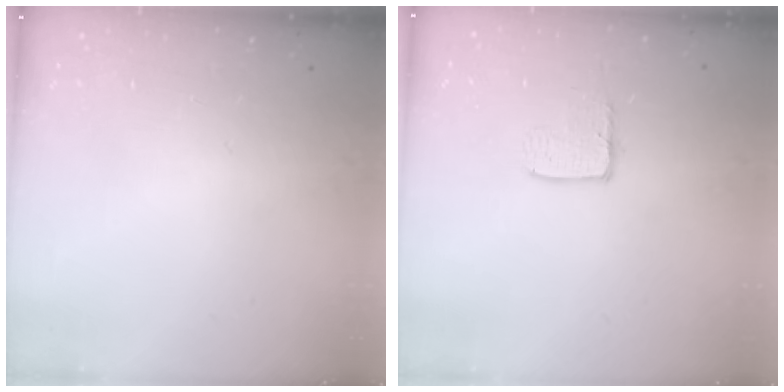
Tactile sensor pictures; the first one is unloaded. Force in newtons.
{"total": 3.8, "press": 3.8, "slide": 0.4}